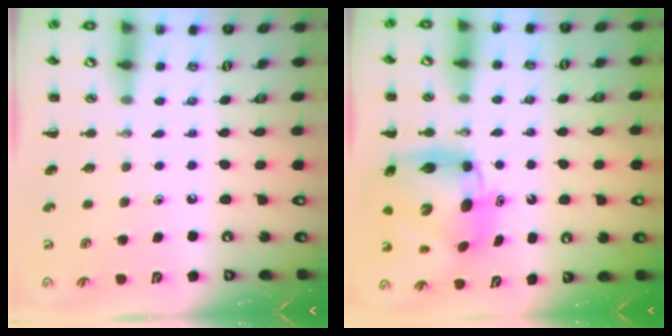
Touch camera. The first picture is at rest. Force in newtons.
{"total": 10.4, "press": 10.0, "slide": 3.0}